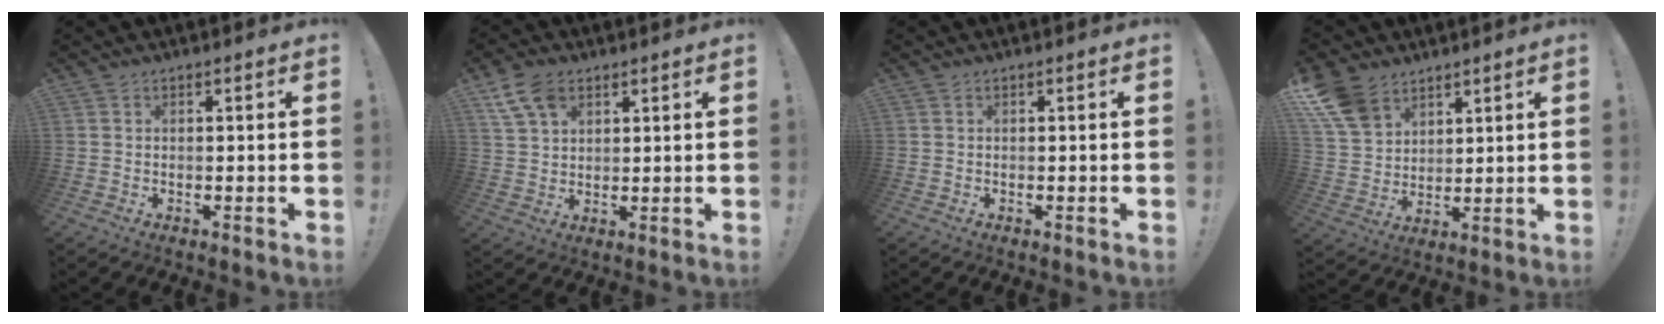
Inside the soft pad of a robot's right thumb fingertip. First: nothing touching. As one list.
[{"total": 8.9, "force": [4.9, 5.5, 4.9], "torque": [-0.094, -0.006, 0.100]}, {"total": 0.0}, {"total": 12.2, "force": [7.7, 7.8, 5.3], "torque": [-0.107, -0.041, 0.155]}]